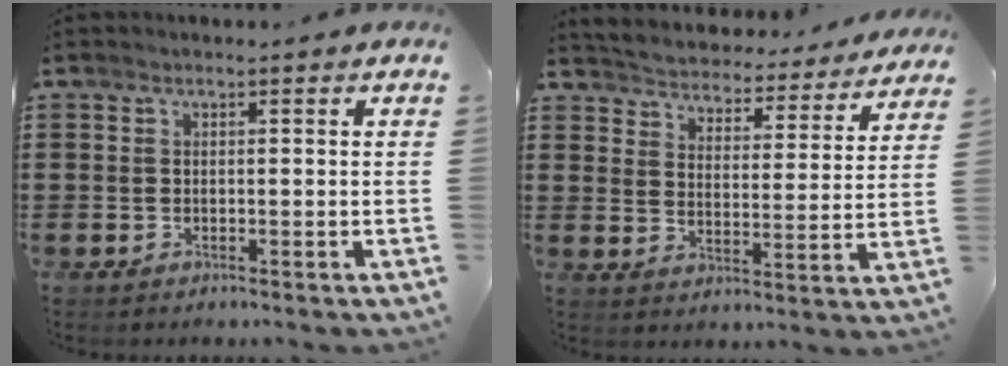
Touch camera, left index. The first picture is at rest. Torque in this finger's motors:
{"motor_torque": [2.14, 0.00, 0.72, 0.07]}